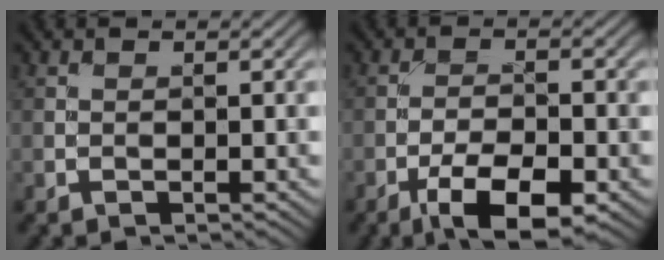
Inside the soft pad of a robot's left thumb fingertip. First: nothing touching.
{"total": 7.9, "force": [-4.5, 2.8, 6.0], "torque": [-0.102, -0.002, -0.077]}